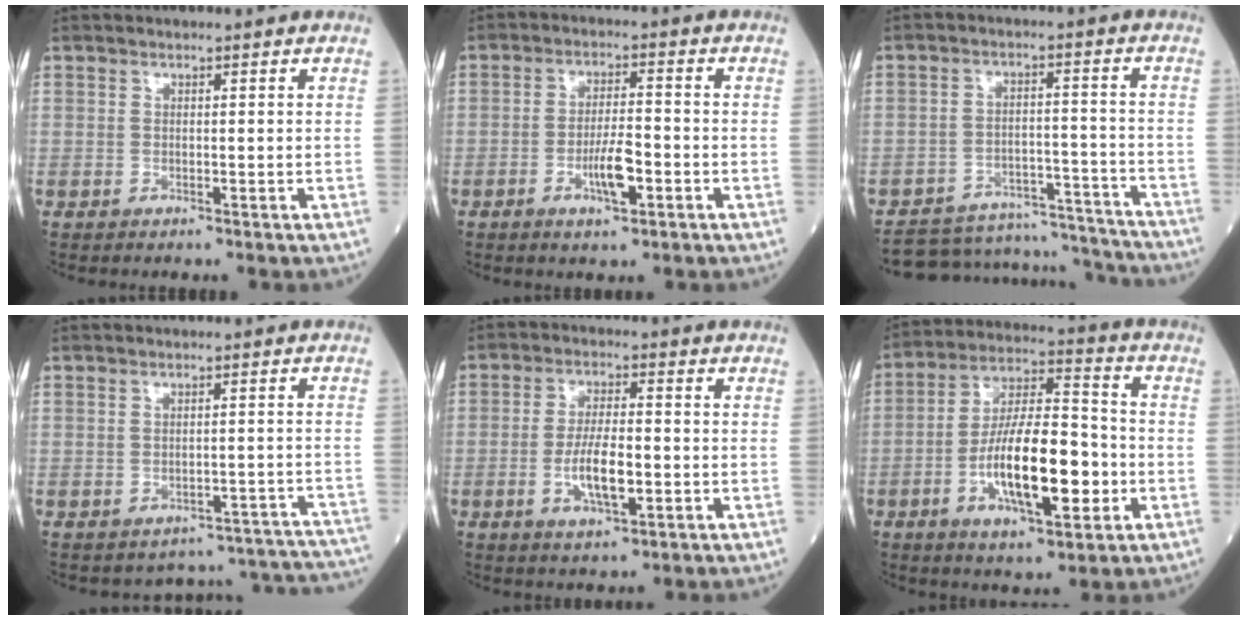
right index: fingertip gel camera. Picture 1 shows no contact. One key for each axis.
{"total": 6.2, "fx": -2.4, "fy": 1.7, "fz": 5.4, "tx": -0.106, "ty": 0.002, "tz": -0.039}
{"total": 15.7, "fx": -15.2, "fy": 3.4, "fz": 1.8, "tx": -0.028, "ty": 0.041, "tz": -0.209}
{"total": 15.5, "fx": -14.8, "fy": 3.7, "fz": 2.8, "tx": -0.011, "ty": 0.043, "tz": -0.166}
{"total": 8.0, "fx": -1.9, "fy": 2.6, "fz": 7.3, "tx": -0.146, "ty": 0.001, "tz": -0.031}
{"total": 16.6, "fx": -4.4, "fy": 5.1, "fz": 15.2, "tx": -0.286, "ty": 0.007, "tz": -0.073}